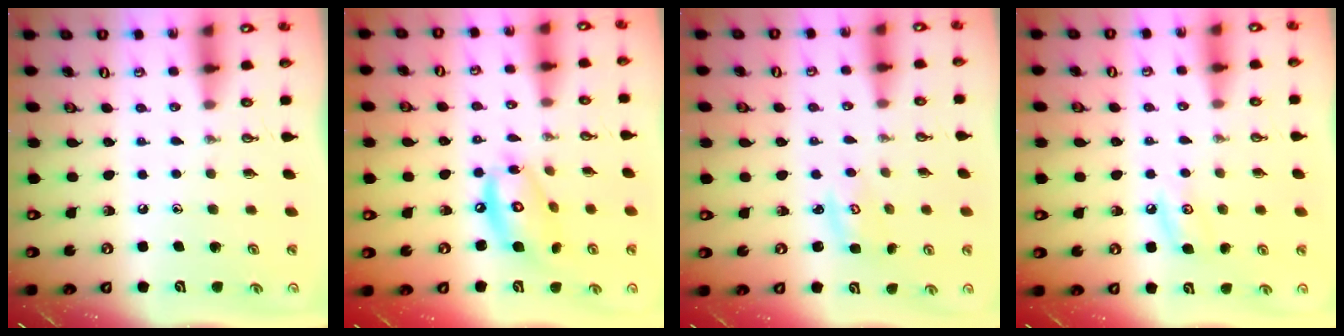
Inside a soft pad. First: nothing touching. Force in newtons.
{"total": 12.9, "press": 12.9, "slide": 1.0}
{"total": 2.6, "press": 2.5, "slide": 0.3}
{"total": 5.7, "press": 5.7, "slide": 0.8}